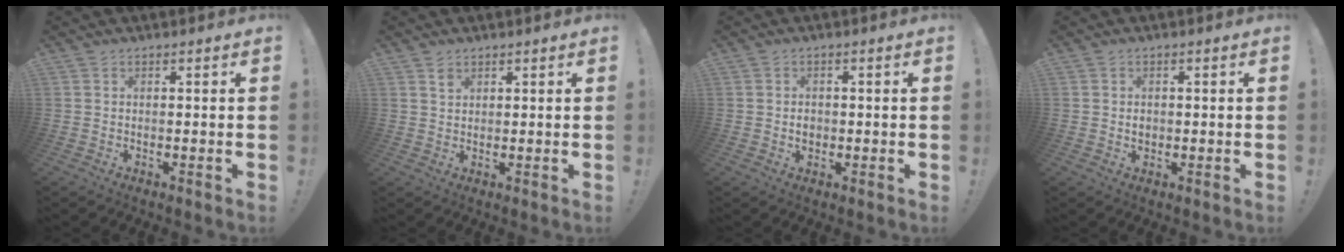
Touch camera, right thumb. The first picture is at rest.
{"total": 1.9, "force": [1.4, 1.1, 0.7], "torque": [0.001, -0.009, 0.022]}
{"total": 2.3, "force": [-0.6, 1.9, 1.1], "torque": [-0.010, 0.000, -0.012]}
{"total": 1.6, "force": [-0.2, 1.4, 0.6], "torque": [-0.004, 0.001, -0.007]}